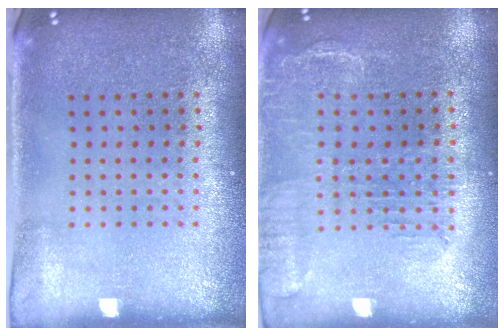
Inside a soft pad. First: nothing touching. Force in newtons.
{"total": 1.7, "press": 1.4, "slide": 0.8}